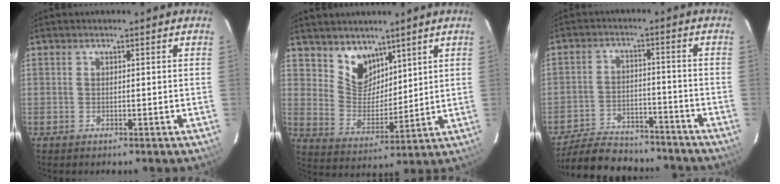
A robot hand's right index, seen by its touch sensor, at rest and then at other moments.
{"total": 8.4, "force": [6.0, 5.2, 2.6], "torque": [-0.041, -0.001, 0.124]}
{"total": 16.7, "force": [-14.6, 5.9, 5.4], "torque": [-0.132, 0.012, -0.208]}